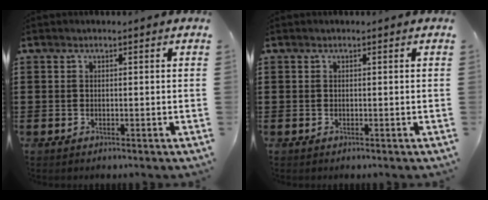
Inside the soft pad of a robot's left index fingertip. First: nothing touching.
{"total": 0.0}